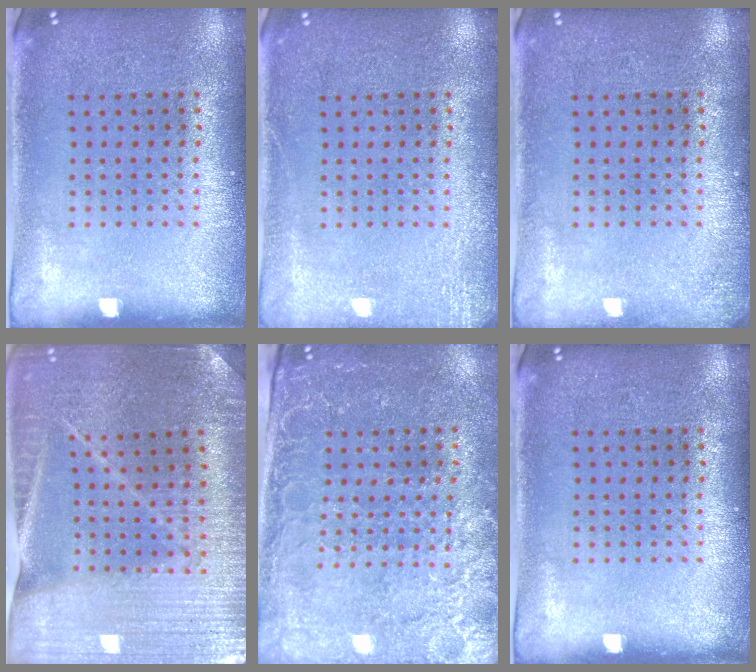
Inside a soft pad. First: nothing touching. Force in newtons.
{"total": 2.1, "press": 2.1, "slide": 0.3}
{"total": 1.0, "press": 1.0, "slide": 0.3}
{"total": 3.0, "press": 3.0, "slide": 0.3}
{"total": 2.9, "press": 2.8, "slide": 0.8}
{"total": 0.0}